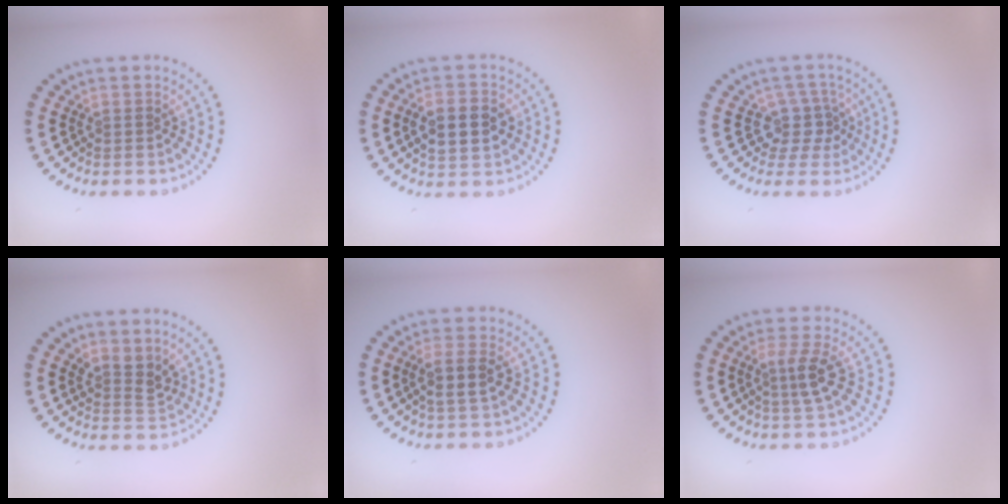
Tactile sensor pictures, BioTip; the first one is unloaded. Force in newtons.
{"total": 4.3, "press": 4.3, "slide": 0.2}
{"total": 2.8, "press": 2.1, "slide": 1.8}
{"total": 2.2, "press": 1.7, "slide": 1.3}
{"total": 2.5, "press": 2.2, "slide": 1.1}
{"total": 2.8, "press": 2.5, "slide": 1.2}